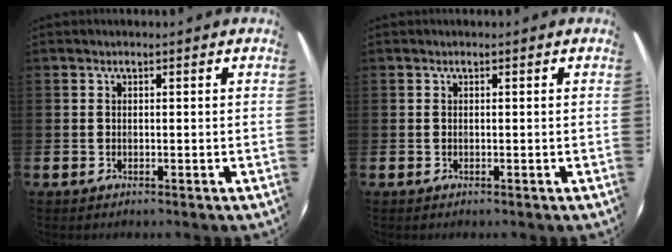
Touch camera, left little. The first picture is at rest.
{"total": 0.0}